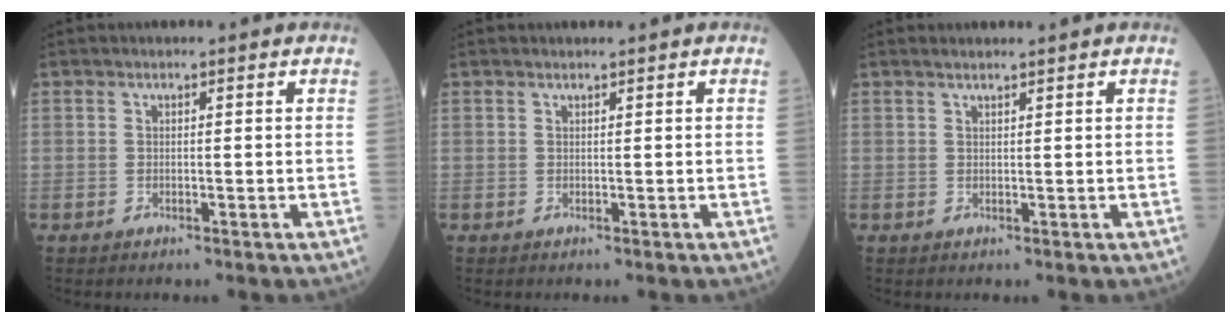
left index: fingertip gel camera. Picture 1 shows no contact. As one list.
[{"total": 1.2, "force": [1.1, 0.0, 0.4], "torque": [-0.006, 0.008, 0.019]}, {"total": 2.4, "force": [2.1, 0.0, 1.0], "torque": [-0.013, 0.016, 0.036]}]